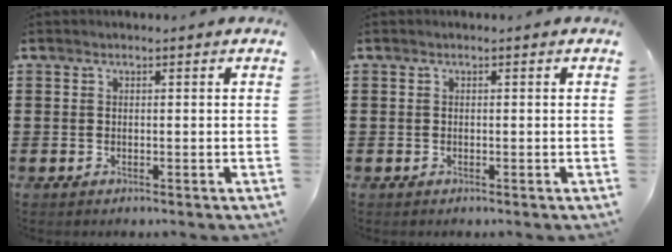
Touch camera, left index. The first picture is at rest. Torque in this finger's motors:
{"motor_torque": [0.09, 0.13, 0.02, 0.00]}